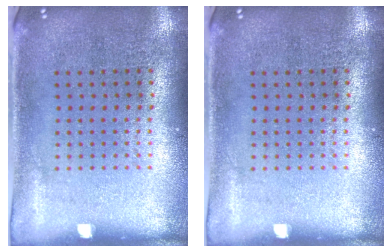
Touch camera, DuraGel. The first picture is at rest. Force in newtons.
{"total": 0.0}